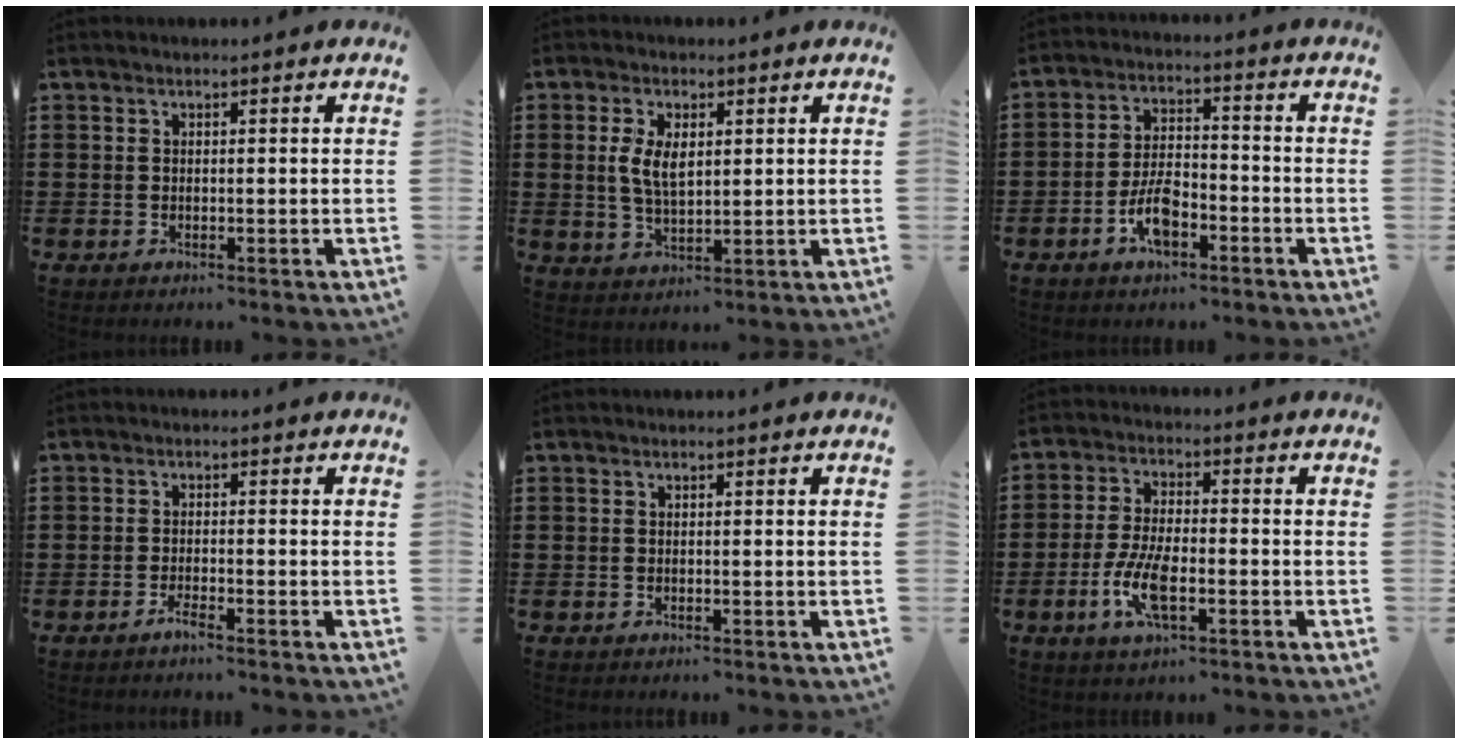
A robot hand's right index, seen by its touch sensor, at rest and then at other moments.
{"total": 5.4, "force": [0.9, 2.8, 4.6], "torque": [-0.095, 0.009, 0.015]}
{"total": 6.7, "force": [-3.1, 3.1, 5.1], "torque": [-0.116, 0.003, -0.064]}
{"total": 1.6, "force": [-1.3, 0.1, 0.9], "torque": [-0.023, -0.007, -0.026]}
{"total": 0.0}
{"total": 7.6, "force": [-2.7, 3.0, 6.5], "torque": [-0.147, -0.009, -0.054]}